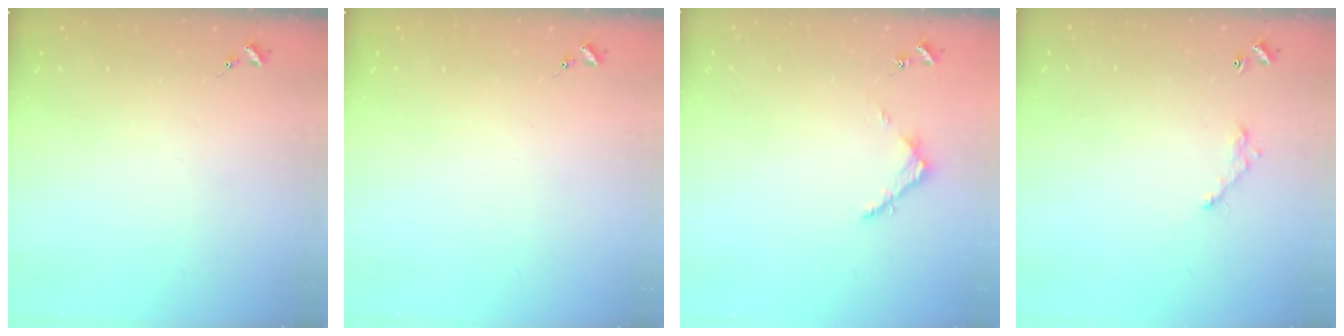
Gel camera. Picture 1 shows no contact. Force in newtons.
{"total": 0.0}
{"total": 3.6, "press": 3.6, "slide": 0.3}
{"total": 5.2, "press": 5.2, "slide": 0.2}